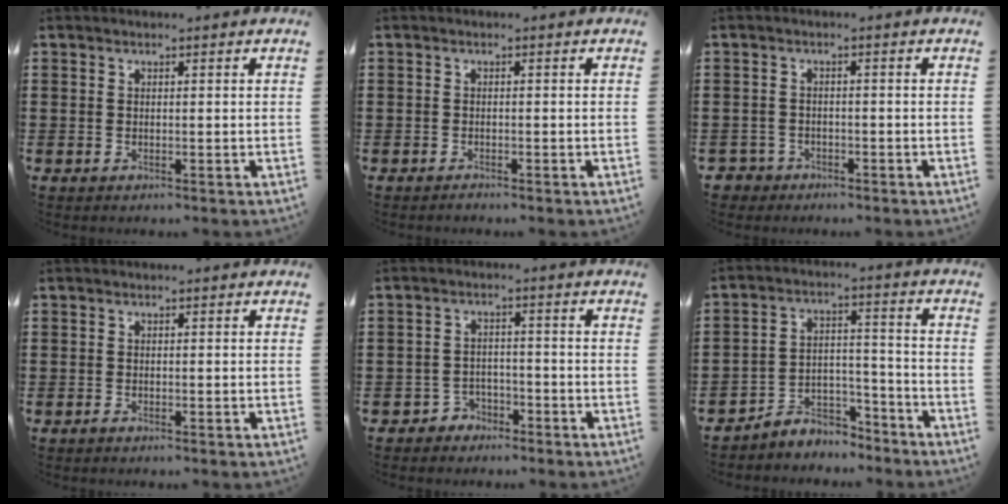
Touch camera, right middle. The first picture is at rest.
{"total": 0.6, "force": [-0.6, -0.1, 0.0], "torque": [0.000, -0.001, -0.012]}
{"total": 2.0, "force": [-1.7, 1.1, 0.0], "torque": [-0.013, -0.002, -0.041]}
{"total": 0.6, "force": [-0.5, 0.1, 0.3], "torque": [-0.007, -0.003, -0.009]}
{"total": 2.8, "force": [-2.5, 1.2, 0.0], "torque": [-0.010, 0.002, -0.056]}
{"total": 4.9, "force": [-4.6, 1.8, 0.2], "torque": [-0.007, 0.012, -0.095]}